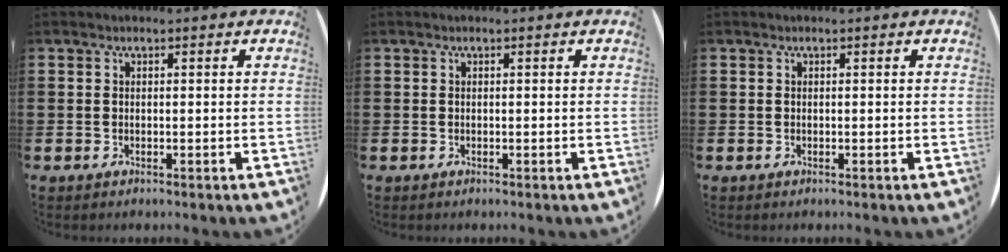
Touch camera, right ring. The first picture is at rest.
{"total": 0.0}
{"total": 0.0}